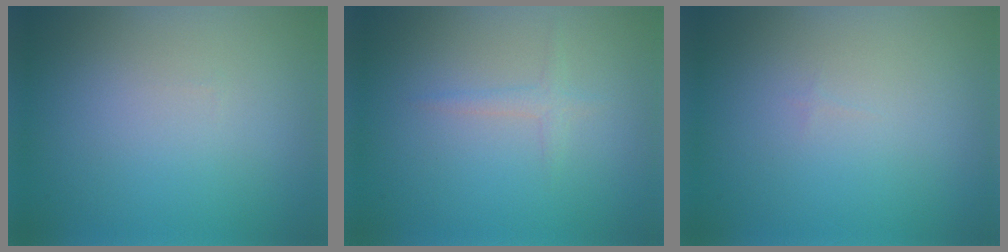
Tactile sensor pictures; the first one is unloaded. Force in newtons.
{"total": 1.1, "press": 1.1, "slide": 0.1}
{"total": 0.0}